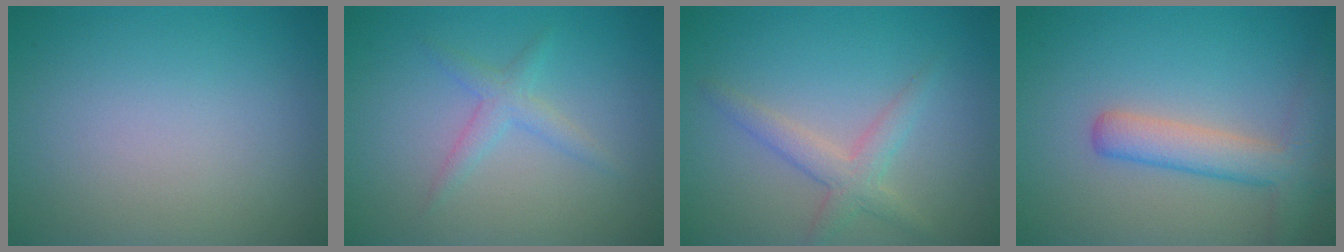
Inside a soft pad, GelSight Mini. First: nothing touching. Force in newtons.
{"total": 1.8, "press": 1.8, "slide": 0.1}
{"total": 2.6, "press": 2.6, "slide": 0.2}
{"total": 4.1, "press": 4.1, "slide": 0.2}